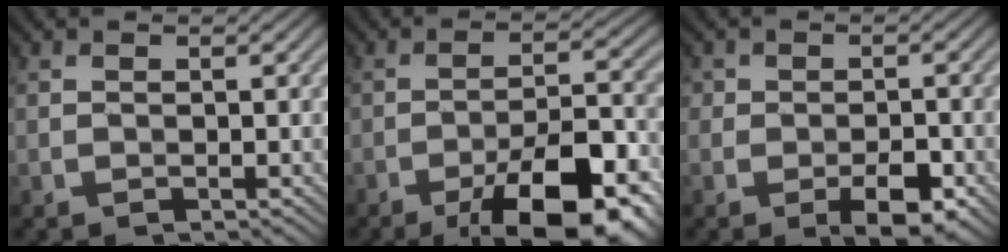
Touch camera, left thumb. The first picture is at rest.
{"total": 13.5, "force": [-7.7, 4.3, 10.3], "torque": [-0.154, 0.007, -0.126]}
{"total": 5.4, "force": [-2.0, 3.3, 3.8], "torque": [-0.045, -0.003, -0.037]}